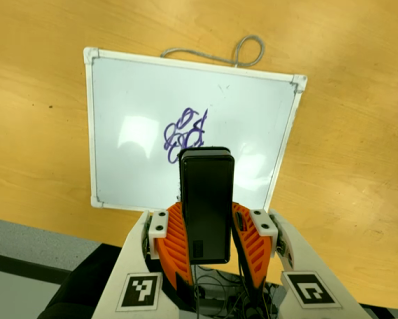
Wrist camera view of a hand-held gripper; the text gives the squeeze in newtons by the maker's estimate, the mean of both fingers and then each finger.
{"total": 8.8, "left": 7.3, "right": 10.2}